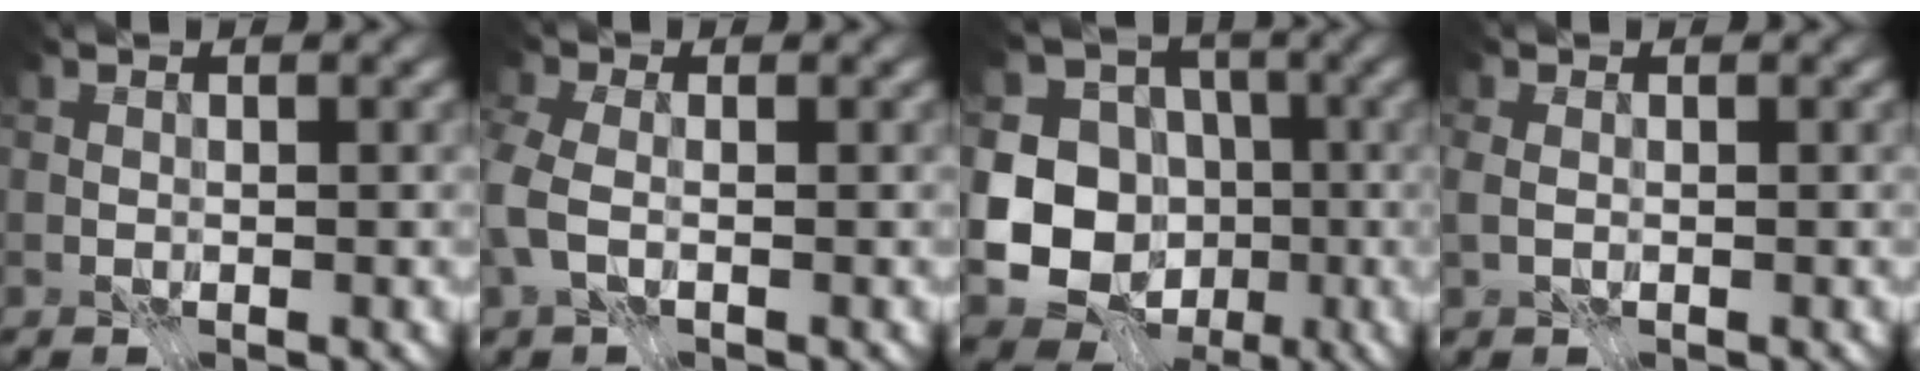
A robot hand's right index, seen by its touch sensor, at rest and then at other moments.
{"total": 4.3, "force": [-1.3, 2.9, 2.9], "torque": [-0.088, -0.005, -0.030]}
{"total": 11.4, "force": [-2.3, 10.3, 4.3], "torque": [-0.078, -0.010, -0.057]}
{"total": 1.2, "force": [-0.2, 0.7, 0.9], "torque": [-0.024, 0.001, -0.004]}